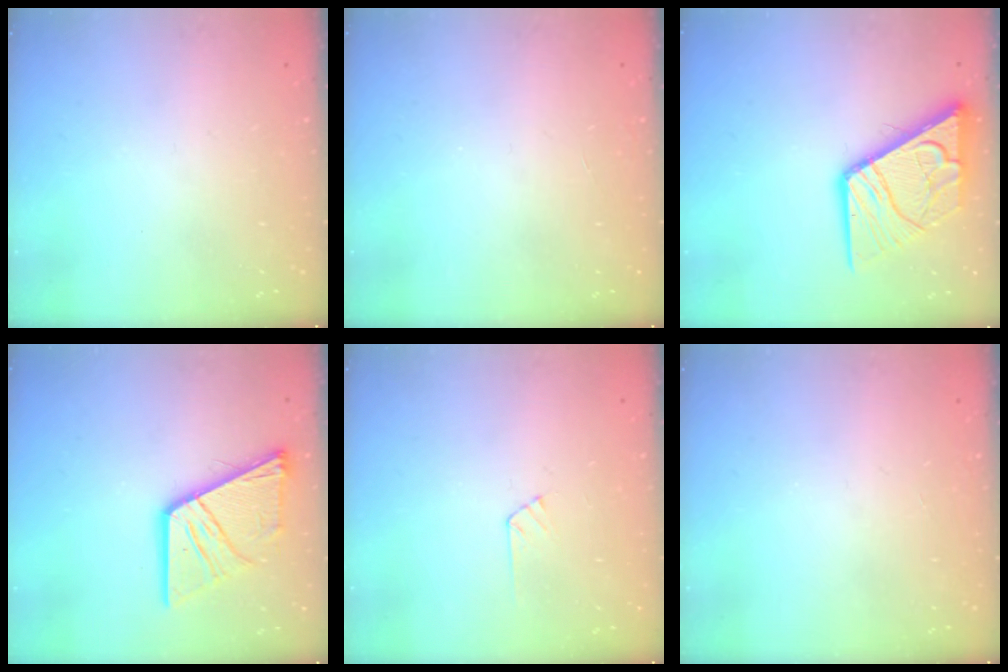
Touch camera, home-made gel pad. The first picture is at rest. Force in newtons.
{"total": 0.0}
{"total": 14.8, "press": 14.7, "slide": 1.7}
{"total": 15.4, "press": 15.3, "slide": 1.7}
{"total": 4.8, "press": 4.8, "slide": 0.5}
{"total": 0.0}